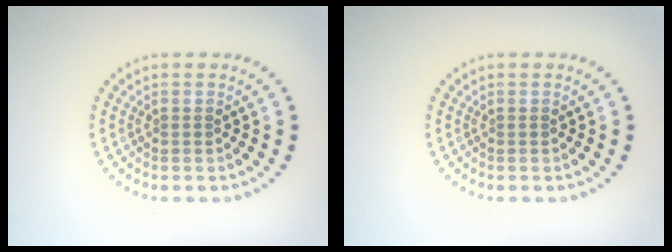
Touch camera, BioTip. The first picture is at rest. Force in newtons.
{"total": 0.0}